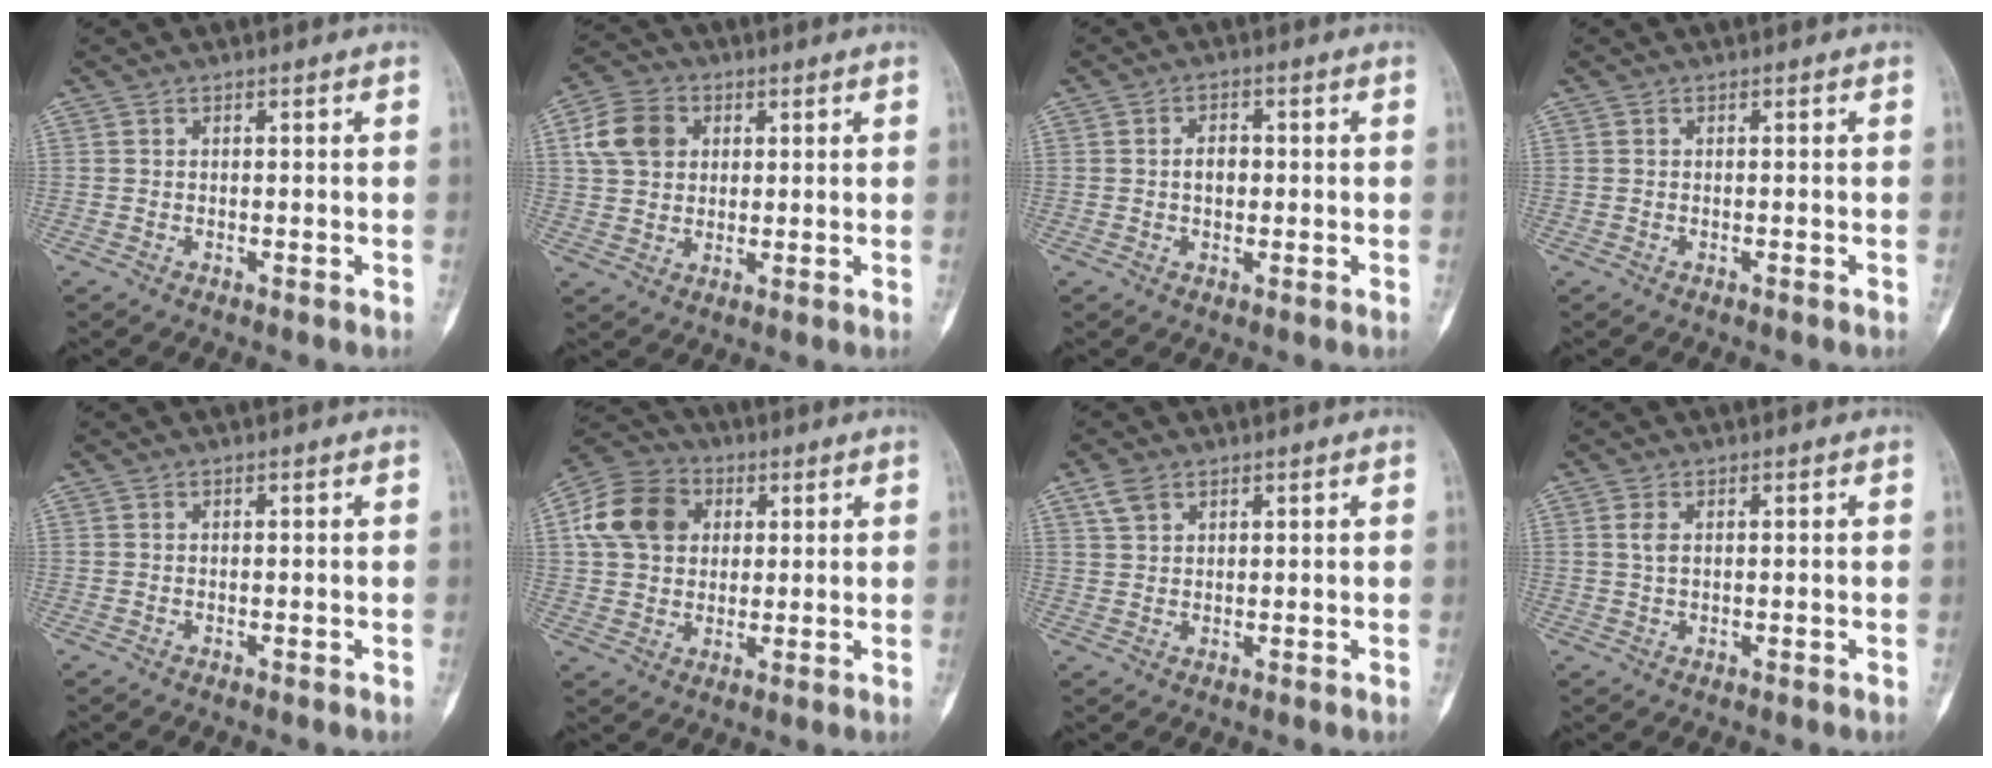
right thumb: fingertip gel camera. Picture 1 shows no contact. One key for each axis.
{"total": 9.0, "fx": 2.6, "fy": 7.2, "fz": 4.9, "tx": -0.075, "ty": 0.005, "tz": 0.044}
{"total": 3.3, "fx": 0.0, "fy": 2.3, "fz": 2.4, "tx": -0.032, "ty": 0.007, "tz": -0.003}
{"total": 0.0}
{"total": 0.0}
{"total": 13.0, "fx": 3.2, "fy": 10.3, "fz": 7.2, "tx": -0.115, "ty": 0.006, "tz": 0.047}
{"total": 3.4, "fx": 2.1, "fy": 2.0, "fz": 1.8, "tx": -0.035, "ty": 0.001, "tz": 0.047}
{"total": 2.1, "fx": 0.6, "fy": 1.1, "fz": 1.6, "tx": -0.035, "ty": 0.000, "tz": 0.014}